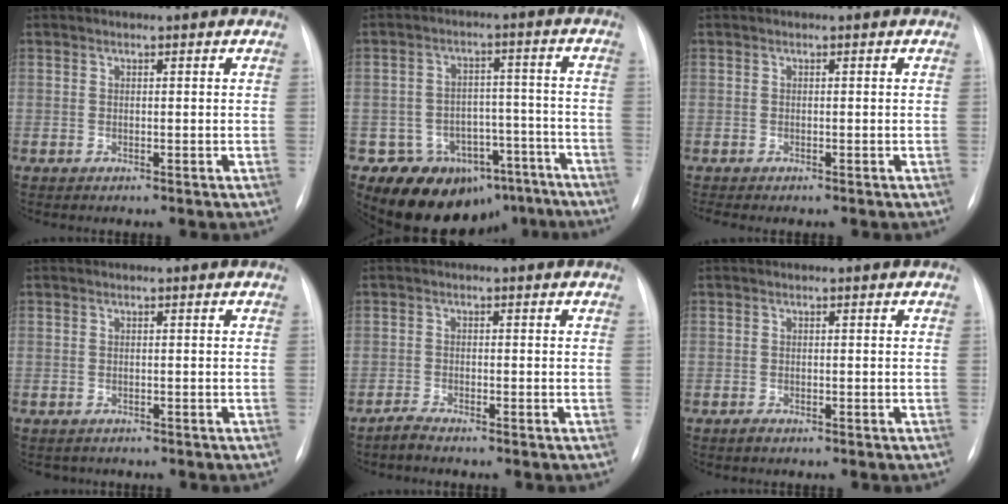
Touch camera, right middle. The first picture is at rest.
{"total": 13.3, "force": [-9.9, 8.6, 2.5], "torque": [-0.015, 0.061, -0.125]}
{"total": 1.6, "force": [-1.3, 0.3, 0.8], "torque": [-0.010, -0.005, -0.014]}
{"total": 1.2, "force": [-0.9, 0.7, -0.2], "torque": [-0.005, 0.000, -0.012]}
{"total": 1.6, "force": [-1.6, -0.1, 0.5], "torque": [-0.019, -0.005, -0.033]}
{"total": 0.6, "force": [-0.4, 0.2, 0.3], "torque": [-0.009, -0.001, -0.005]}